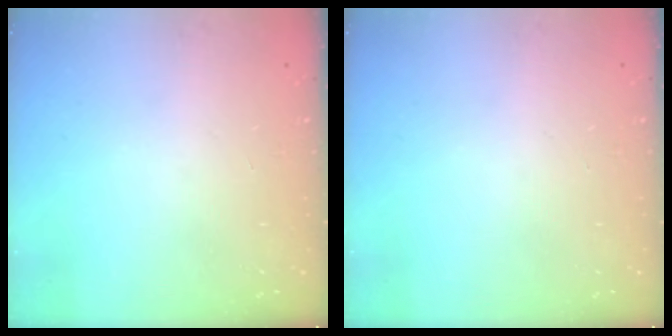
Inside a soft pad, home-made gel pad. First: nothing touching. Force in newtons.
{"total": 0.0}